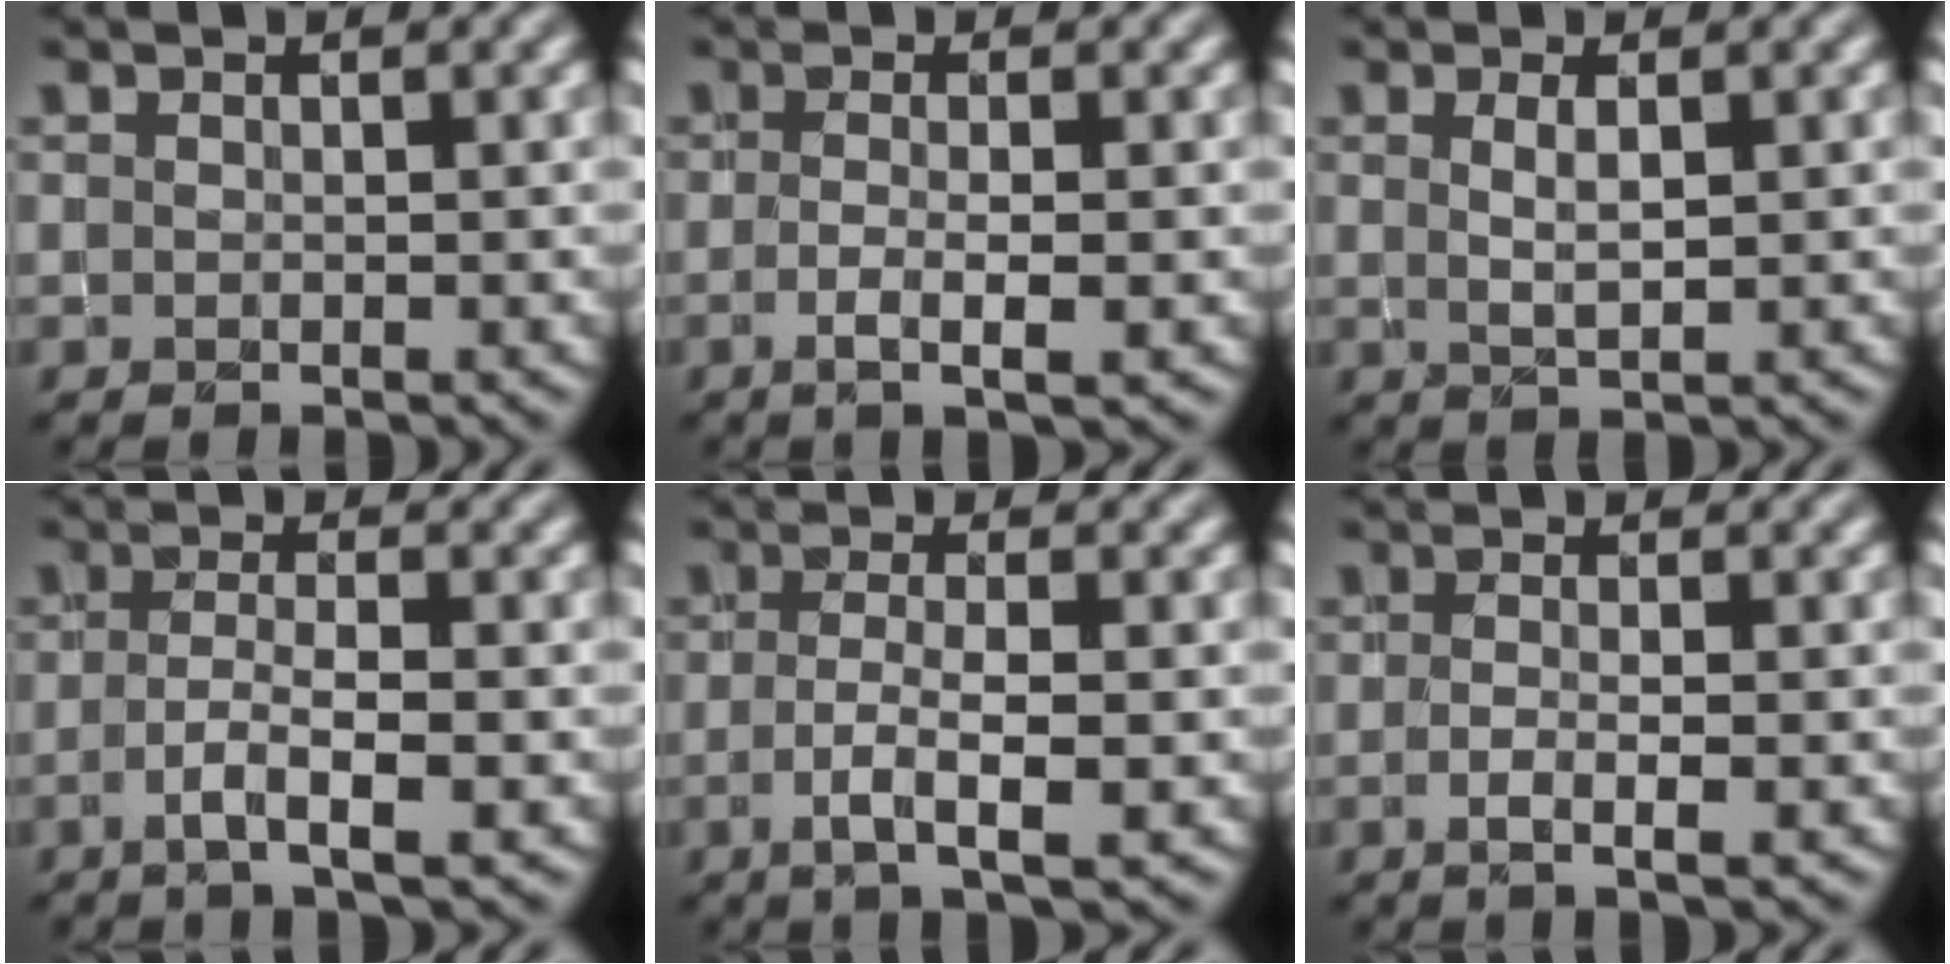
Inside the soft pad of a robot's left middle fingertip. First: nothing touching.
{"total": 2.6, "force": [-0.5, 0.7, 2.4], "torque": [-0.044, -0.007, -0.011]}
{"total": 1.7, "force": [0.6, 0.5, 1.6], "torque": [-0.029, -0.003, 0.013]}
{"total": 3.3, "force": [-1.2, 0.7, 3.1], "torque": [-0.058, -0.001, -0.025]}
{"total": 3.7, "force": [-0.9, 0.8, 3.4], "torque": [-0.066, -0.003, -0.017]}
{"total": 2.0, "force": [-0.5, 0.5, 1.8], "torque": [-0.033, -0.007, -0.013]}